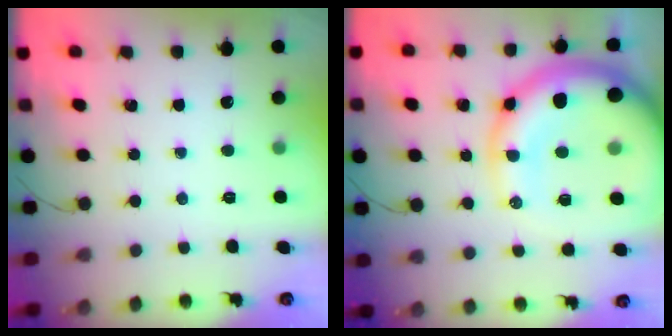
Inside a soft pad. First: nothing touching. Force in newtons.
{"total": 22.8, "press": 22.4, "slide": 4.5}